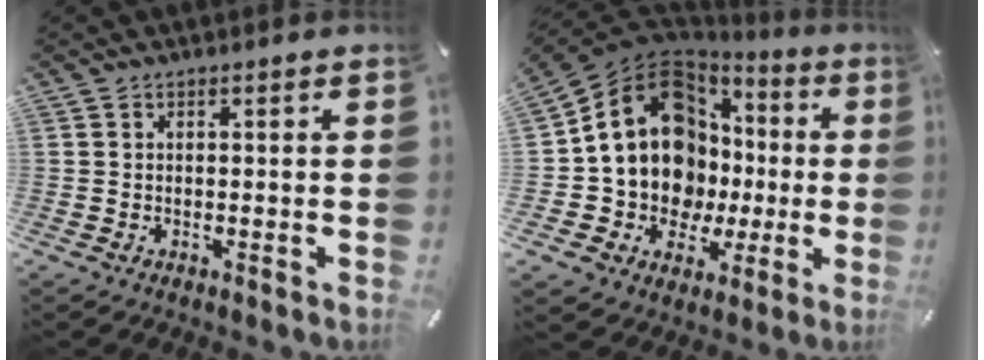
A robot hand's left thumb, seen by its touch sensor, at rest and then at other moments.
{"total": 16.9, "force": [3.2, 14.0, 8.9], "torque": [-0.195, -0.042, 0.066]}